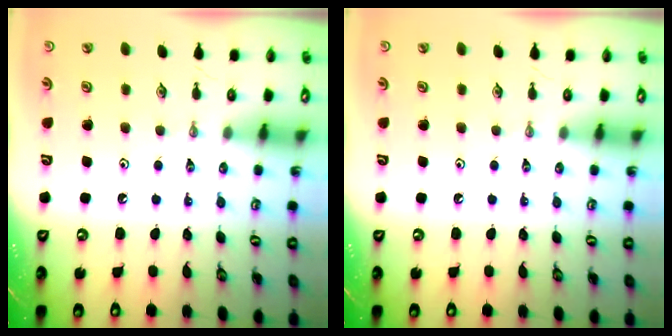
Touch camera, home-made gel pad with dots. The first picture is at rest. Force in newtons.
{"total": 0.0}